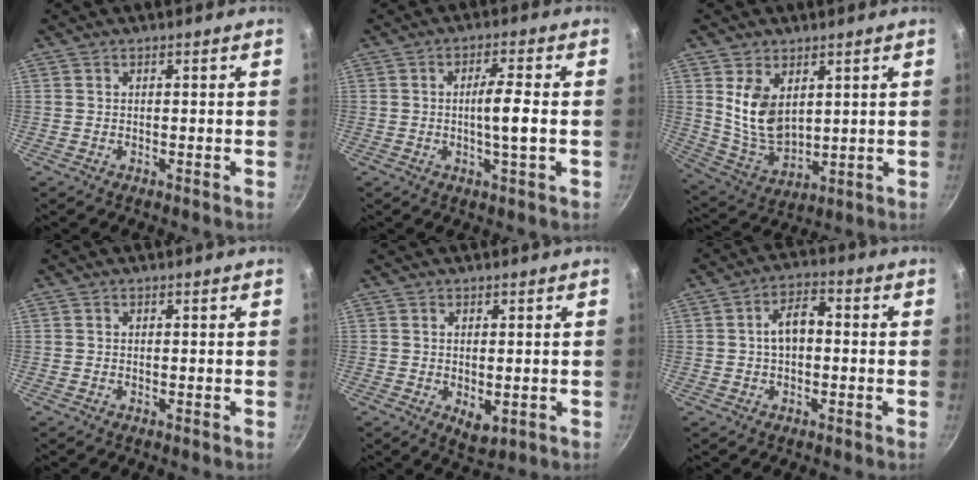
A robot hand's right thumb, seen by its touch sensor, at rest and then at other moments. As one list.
[{"total": 6.0, "force": [-0.5, 0.5, 6.0], "torque": [-0.109, 0.006, -0.009]}, {"total": 10.8, "force": [3.4, 6.7, 7.8], "torque": [-0.127, -0.035, 0.082]}, {"total": 0.0}, {"total": 4.1, "force": [-0.6, 2.3, 3.4], "torque": [-0.047, -0.013, -0.002]}, {"total": 7.4, "force": [-0.2, 4.8, 5.6], "torque": [-0.068, 0.027, -0.010]}]